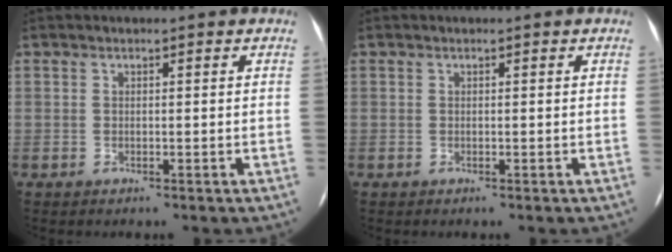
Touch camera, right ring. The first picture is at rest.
{"total": 0.0}